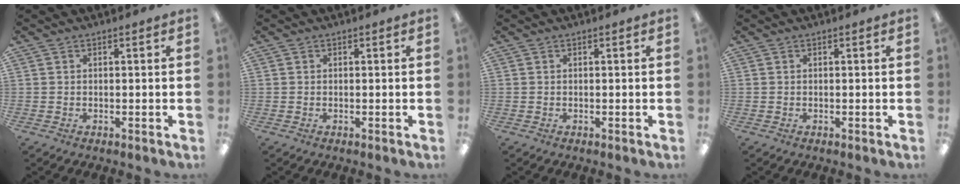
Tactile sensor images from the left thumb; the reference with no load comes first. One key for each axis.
{"total": 0.0}
{"total": 0.0}
{"total": 0.0}